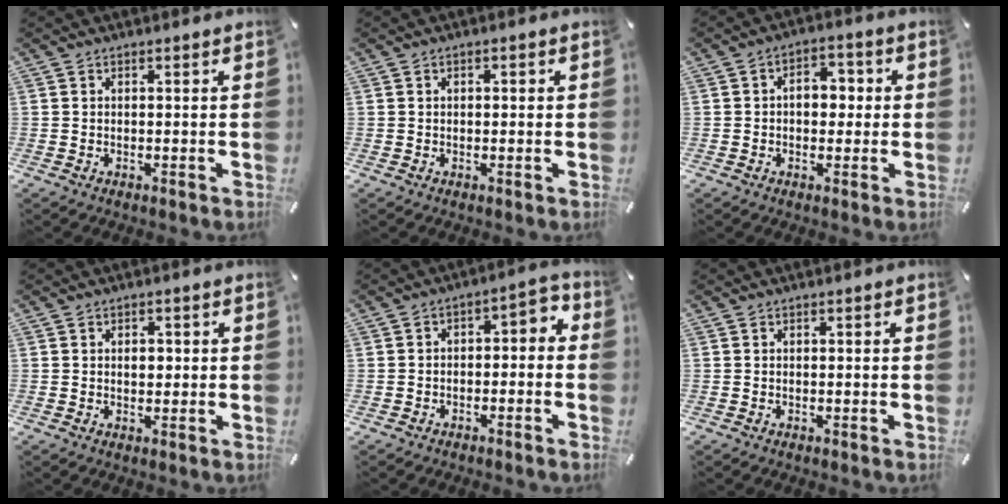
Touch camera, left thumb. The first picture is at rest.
{"total": 0.9, "force": [0.0, 0.6, 0.6], "torque": [-0.011, 0.003, -0.002]}
{"total": 6.3, "force": [-0.1, 4.2, 4.6], "torque": [-0.054, 0.004, -0.011]}
{"total": 2.3, "force": [0.2, 1.8, 1.4], "torque": [-0.014, -0.001, -0.002]}
{"total": 4.1, "force": [-2.8, 2.2, 2.1], "torque": [-0.036, 0.021, -0.056]}
{"total": 0.0}